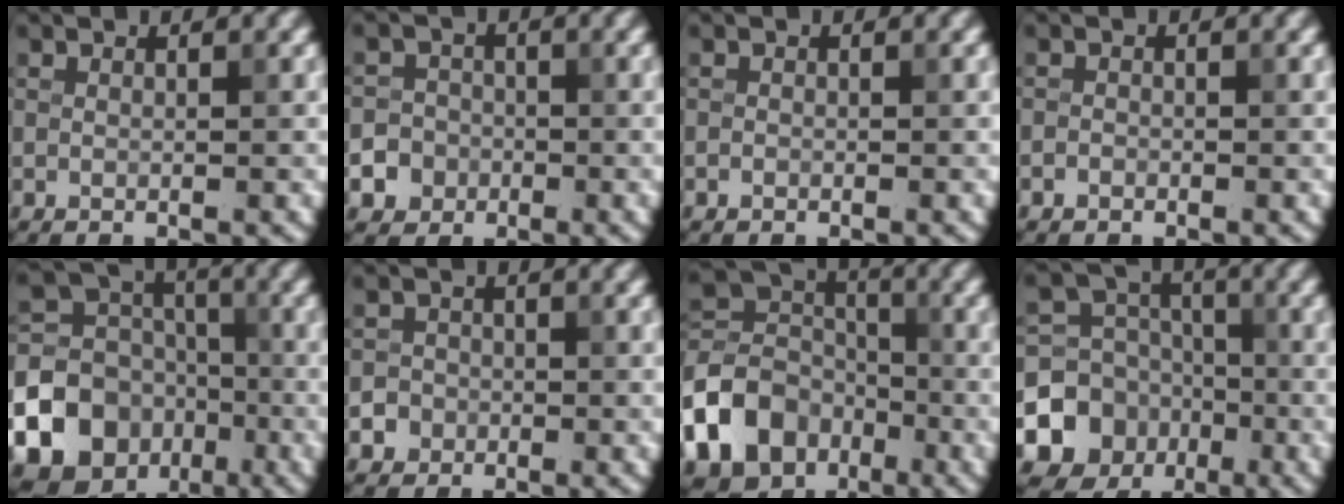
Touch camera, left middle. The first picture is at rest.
{"total": 5.0, "force": [-2.4, 4.3, 0.7], "torque": [0.009, -0.007, -0.057]}
{"total": 0.5, "force": [-0.3, 0.4, 0.1], "torque": [0.002, -0.003, -0.007]}
{"total": 0.8, "force": [-0.6, 0.6, 0.2], "torque": [0.001, -0.001, -0.012]}
{"total": 18.2, "force": [-7.6, 15.7, 5.0], "torque": [-0.129, -0.047, -0.138]}
{"total": 2.8, "force": [-1.3, 2.5, 0.3], "torque": [0.019, 0.000, -0.028]}
{"total": 10.7, "force": [-5.1, 8.3, 4.6], "torque": [-0.117, 0.004, -0.104]}
{"total": 9.9, "force": [-3.8, 8.7, 2.6], "torque": [-0.050, -0.021, -0.088]}